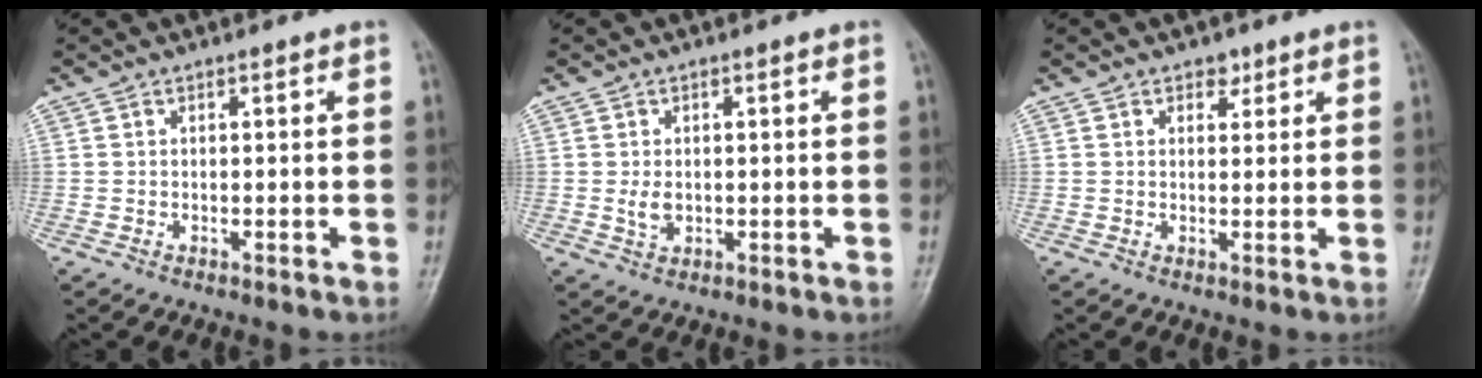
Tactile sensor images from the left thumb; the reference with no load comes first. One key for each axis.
{"total": 2.9, "fx": 0.0, "fy": 2.0, "fz": 2.1, "tx": -0.033, "ty": -0.004, "tz": 0.004}
{"total": 2.4, "fx": 1.5, "fy": 1.6, "fz": 0.9, "tx": 0.004, "ty": -0.007, "tz": 0.019}